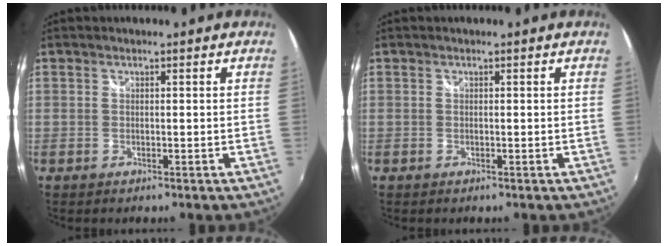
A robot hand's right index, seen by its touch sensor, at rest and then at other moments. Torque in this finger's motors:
{"motor_torque": [0.01, 0.01, 0.00, 0.00]}